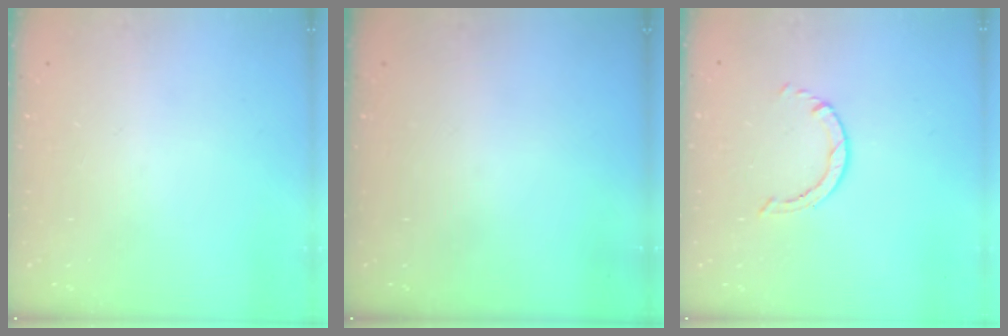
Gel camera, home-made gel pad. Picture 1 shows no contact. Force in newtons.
{"total": 0.0}
{"total": 0.6, "press": 0.6, "slide": 0.1}